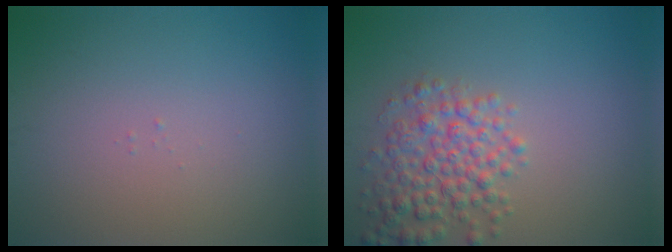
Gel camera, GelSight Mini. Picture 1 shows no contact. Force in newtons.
{"total": 4.5, "press": 4.5, "slide": 0.1}